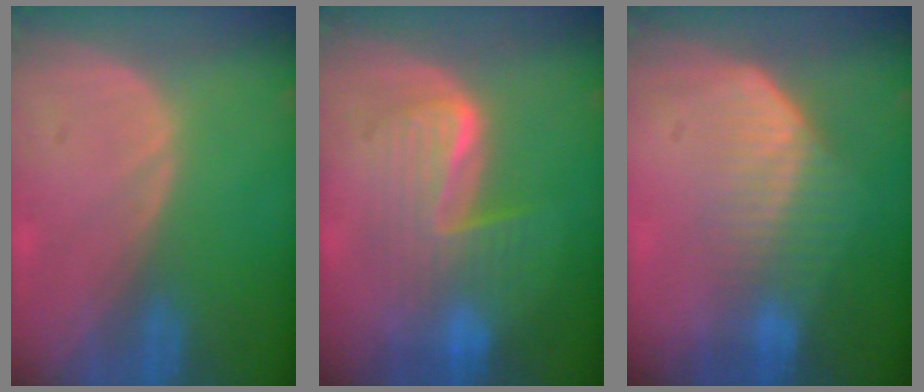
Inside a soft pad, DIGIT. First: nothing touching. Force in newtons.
{"total": 7.4, "press": 7.4, "slide": 0.2}
{"total": 7.3, "press": 6.2, "slide": 3.8}